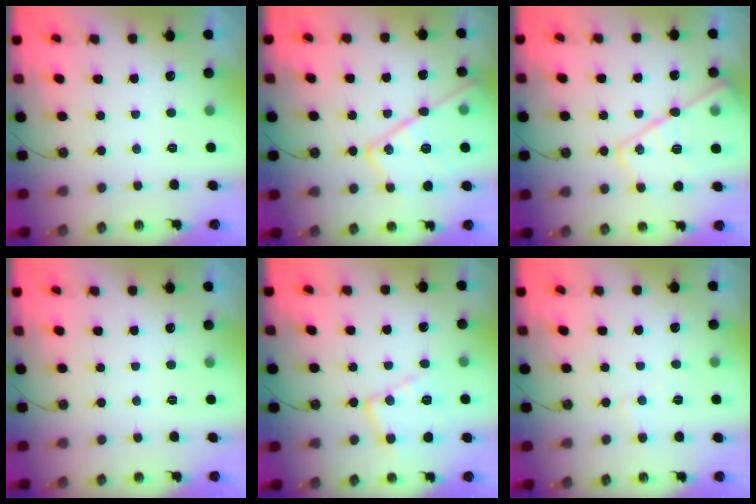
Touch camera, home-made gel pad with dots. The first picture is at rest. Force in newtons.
{"total": 19.4, "press": 19.3, "slide": 1.5}
{"total": 18.2, "press": 18.1, "slide": 1.6}
{"total": 0.0}
{"total": 12.3, "press": 12.3, "slide": 0.9}
{"total": 3.5, "press": 3.5, "slide": 0.5}